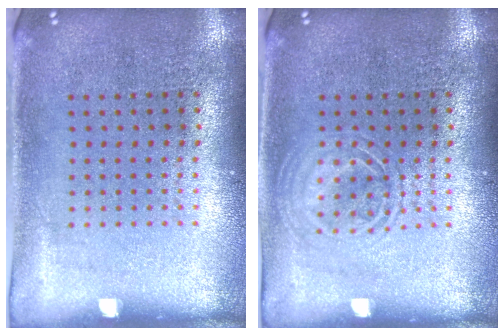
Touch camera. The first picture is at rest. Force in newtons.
{"total": 2.0, "press": 1.9, "slide": 0.3}